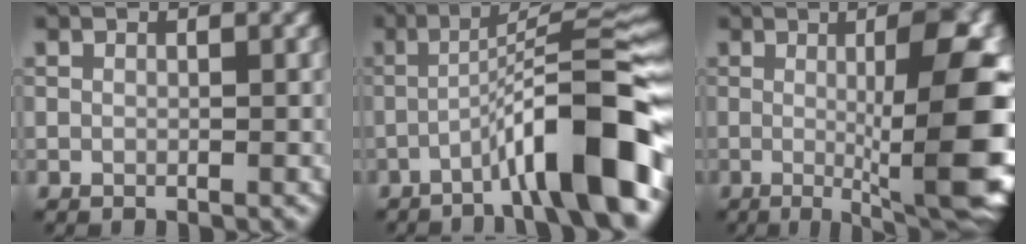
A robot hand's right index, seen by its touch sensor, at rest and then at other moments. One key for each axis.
{"total": 10.8, "fx": -4.7, "fy": 1.5, "fz": 9.5, "tx": -0.130, "ty": 0.028, "tz": -0.078}
{"total": 14.5, "fx": -0.3, "fy": 3.7, "fz": 14.1, "tx": -0.133, "ty": 0.007, "tz": -0.007}